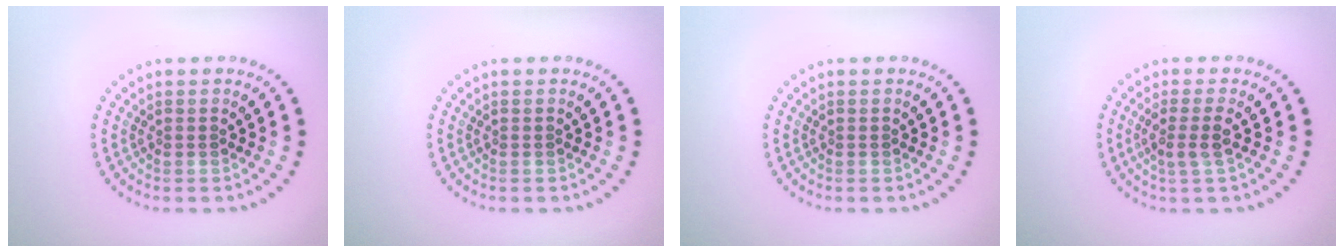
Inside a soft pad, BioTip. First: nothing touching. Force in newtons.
{"total": 0.0}
{"total": 0.0}
{"total": 2.1, "press": 1.7, "slide": 1.1}